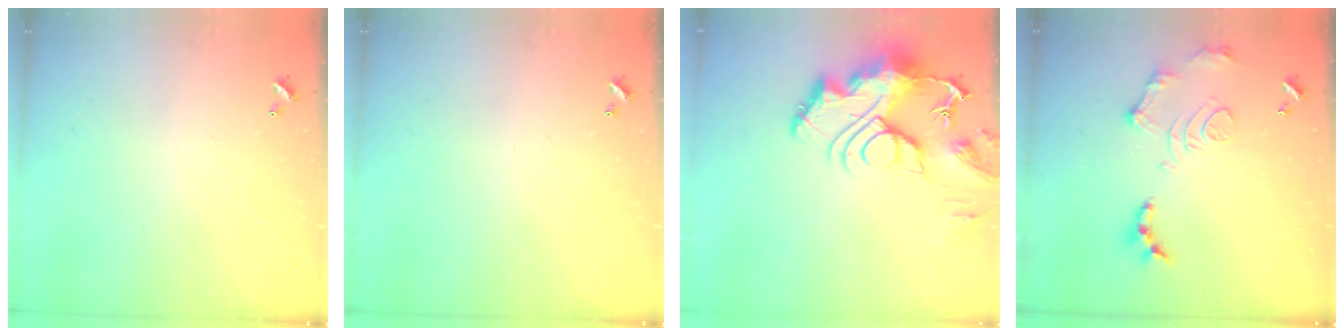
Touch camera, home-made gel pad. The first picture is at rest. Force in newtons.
{"total": 0.0}
{"total": 17.8, "press": 17.8, "slide": 1.8}
{"total": 11.8, "press": 11.7, "slide": 0.8}